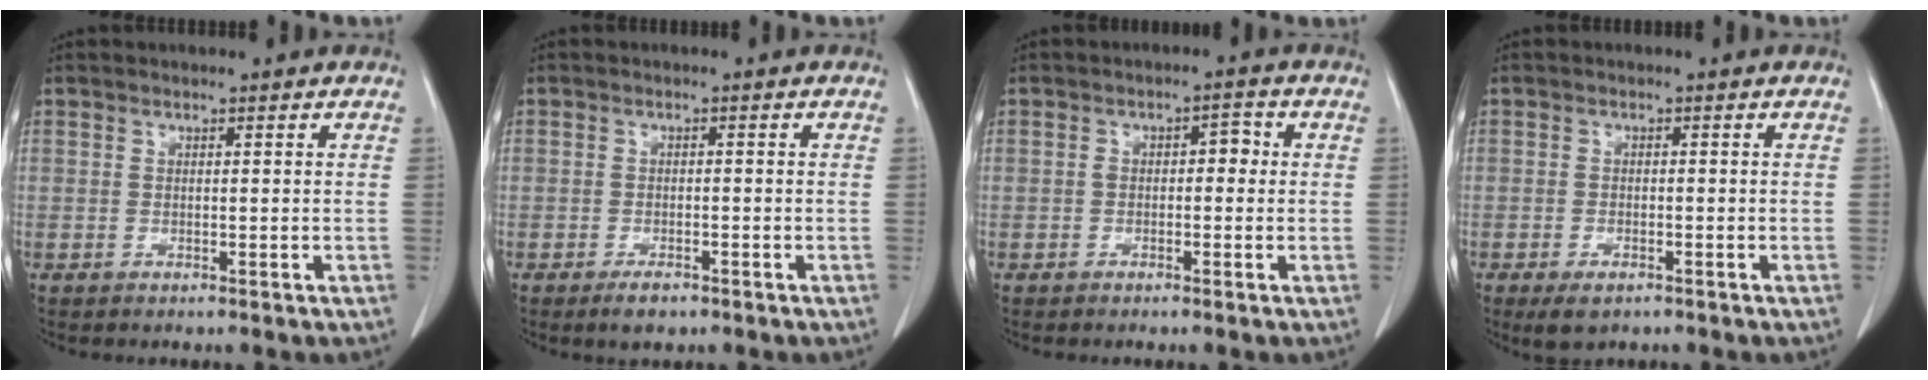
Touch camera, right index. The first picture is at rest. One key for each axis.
{"total": 2.6, "fx": -1.8, "fy": 1.2, "fz": 1.4, "tx": -0.024, "ty": -0.001, "tz": -0.024}
{"total": 2.8, "fx": 0.0, "fy": 1.5, "fz": 2.4, "tx": -0.035, "ty": 0.018, "tz": 0.001}
{"total": 3.3, "fx": -2.1, "fy": 1.4, "fz": 2.1, "tx": -0.038, "ty": -0.005, "tz": -0.027}